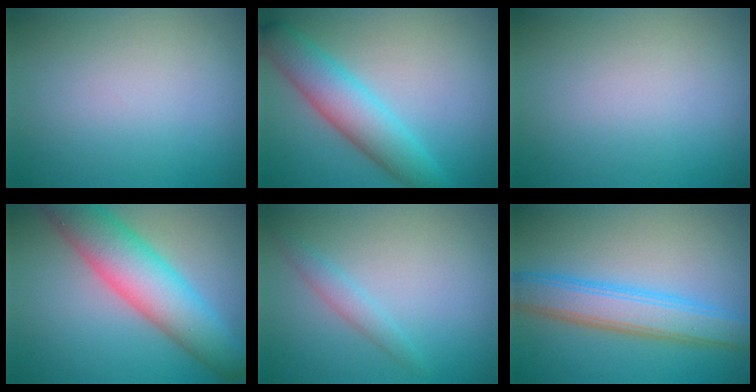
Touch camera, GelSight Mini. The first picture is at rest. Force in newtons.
{"total": 5.5, "press": 5.5, "slide": 0.2}
{"total": 0.0}
{"total": 8.0, "press": 8.0, "slide": 0.5}
{"total": 1.6, "press": 1.6, "slide": 0.1}
{"total": 5.4, "press": 5.4, "slide": 0.1}